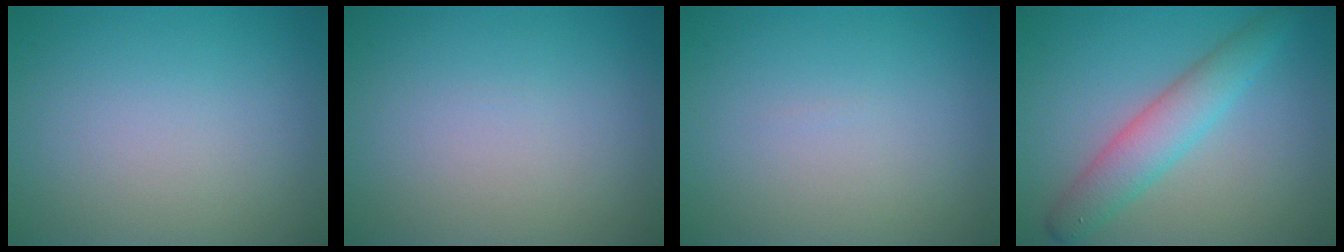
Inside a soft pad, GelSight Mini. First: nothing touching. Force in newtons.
{"total": 0.0}
{"total": 0.0}
{"total": 4.1, "press": 4.1, "slide": 0.1}